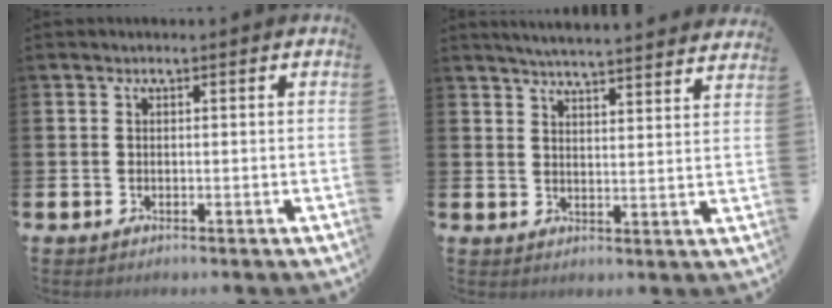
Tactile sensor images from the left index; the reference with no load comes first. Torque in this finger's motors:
{"motor_torque": [0.41, -1.36, 0.20, 0.02]}